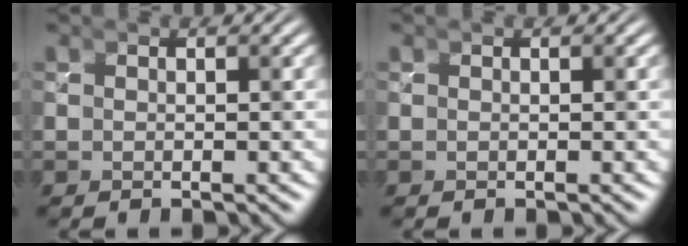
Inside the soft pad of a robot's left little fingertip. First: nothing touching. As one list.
[{"total": 0.0}]